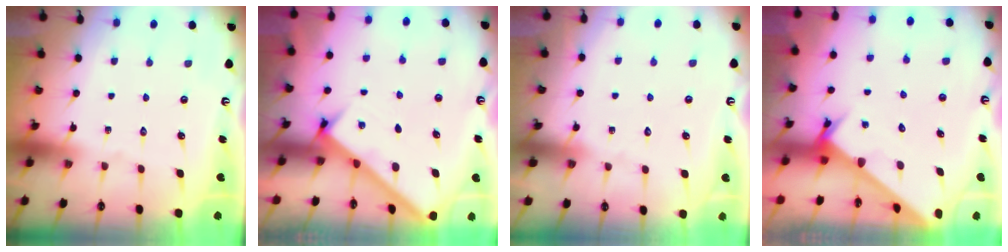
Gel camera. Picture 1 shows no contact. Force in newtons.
{"total": 2.1, "press": 2.1, "slide": 0.2}
{"total": 2.9, "press": 2.9, "slide": 0.4}
{"total": 2.9, "press": 2.9, "slide": 0.1}